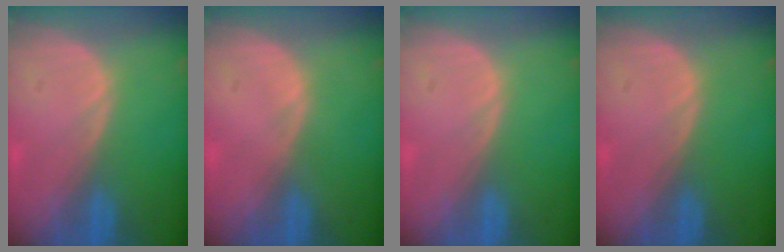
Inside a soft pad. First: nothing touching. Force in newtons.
{"total": 0.0}
{"total": 0.0}
{"total": 0.0}